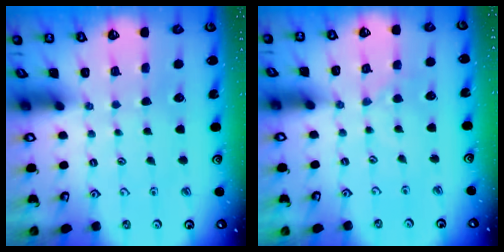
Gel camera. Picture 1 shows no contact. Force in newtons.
{"total": 0.0}